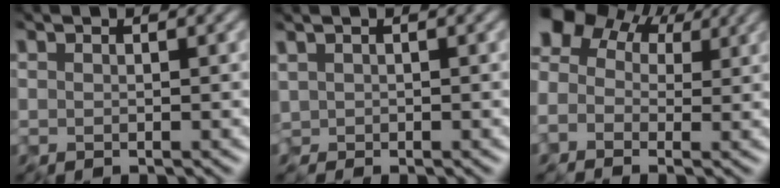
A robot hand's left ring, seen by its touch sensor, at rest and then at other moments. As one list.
[{"total": 0.7, "force": [0.0, 0.6, 0.3], "torque": [-0.013, -0.001, 0.000]}, {"total": 6.4, "force": [1.6, 4.7, 4.1], "torque": [-0.072, 0.030, 0.003]}]